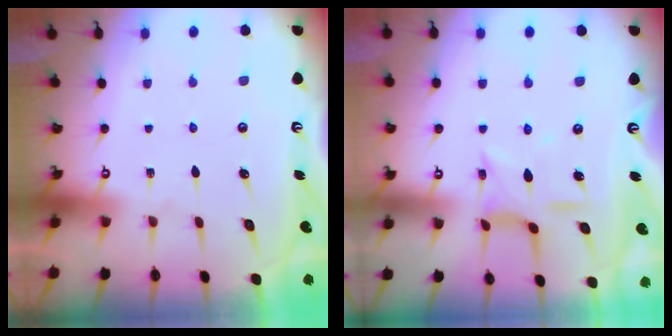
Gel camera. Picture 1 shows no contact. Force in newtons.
{"total": 7.4, "press": 7.4, "slide": 0.3}